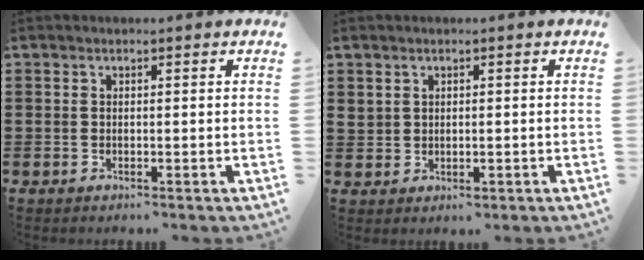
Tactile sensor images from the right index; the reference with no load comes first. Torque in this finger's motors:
{"motor_torque": [-0.15, 0.17, 0.02, 0.01]}